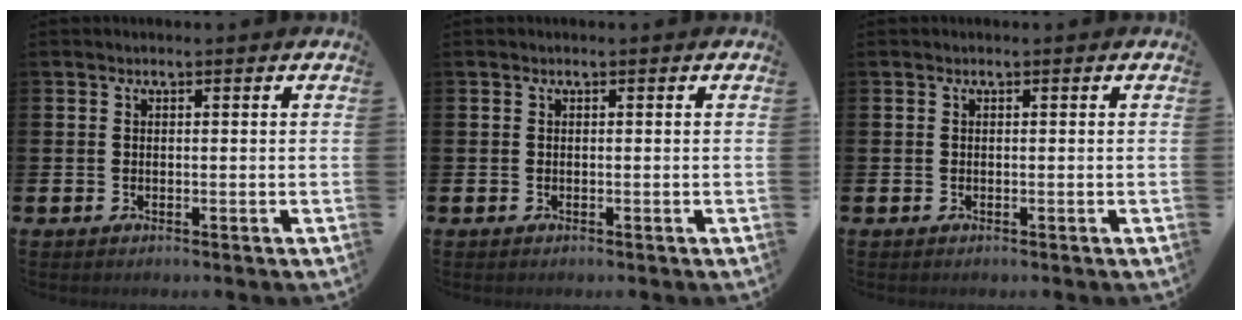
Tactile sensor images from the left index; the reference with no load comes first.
{"total": 0.0}
{"total": 0.0}